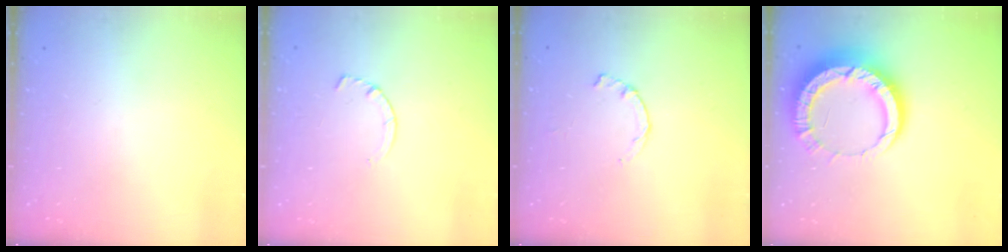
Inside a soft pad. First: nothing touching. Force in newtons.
{"total": 2.9, "press": 2.9, "slide": 0.4}
{"total": 1.2, "press": 1.1, "slide": 0.3}
{"total": 12.4, "press": 12.3, "slide": 1.2}